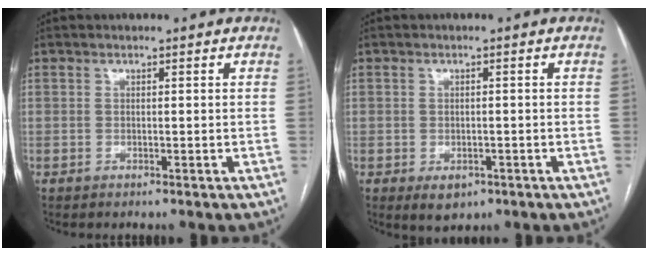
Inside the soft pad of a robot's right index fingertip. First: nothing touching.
{"total": 3.2, "force": [-1.5, 2.2, 1.7], "torque": [-0.020, -0.002, -0.011]}